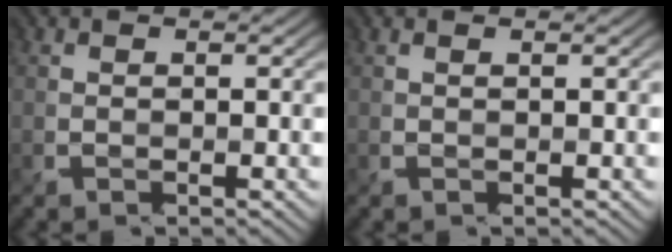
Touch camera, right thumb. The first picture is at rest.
{"total": 0.7, "force": [0.5, -0.2, 0.5], "torque": [-0.013, 0.005, 0.015]}